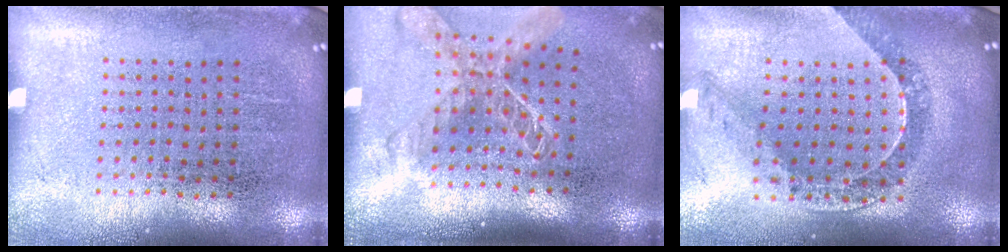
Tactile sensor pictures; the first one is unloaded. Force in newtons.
{"total": 1.9, "press": 1.5, "slide": 1.2}
{"total": 0.5, "press": 0.5, "slide": 0.1}